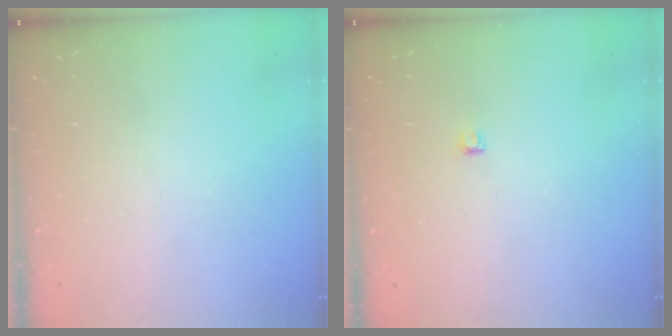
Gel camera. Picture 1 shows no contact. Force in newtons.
{"total": 2.8, "press": 2.7, "slide": 0.3}